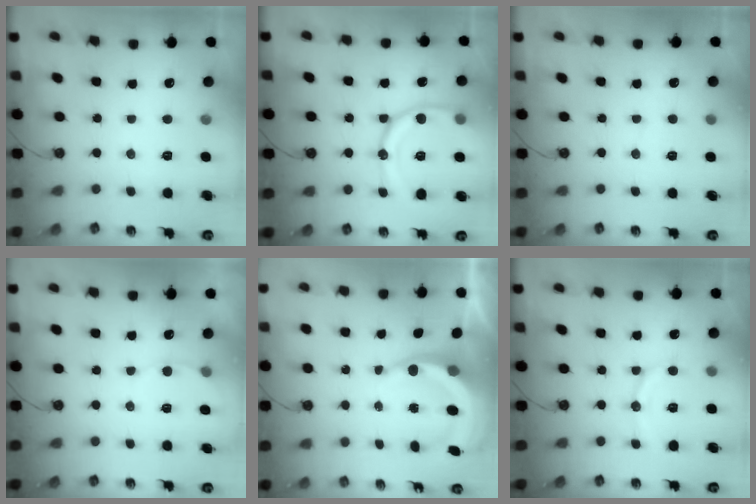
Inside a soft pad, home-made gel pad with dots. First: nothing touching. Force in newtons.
{"total": 17.2, "press": 17.1, "slide": 2.0}
{"total": 2.3, "press": 2.3, "slide": 0.3}
{"total": 5.0, "press": 5.0, "slide": 0.5}
{"total": 8.1, "press": 7.9, "slide": 1.8}
{"total": 9.8, "press": 9.7, "slide": 1.0}